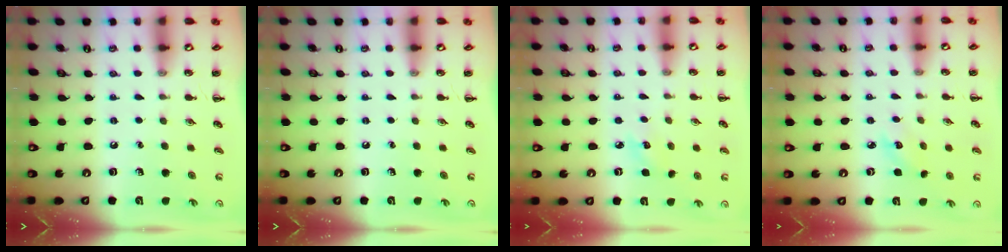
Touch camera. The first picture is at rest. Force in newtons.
{"total": 0.0}
{"total": 4.0, "press": 3.8, "slide": 1.2}
{"total": 4.7, "press": 4.5, "slide": 1.3}